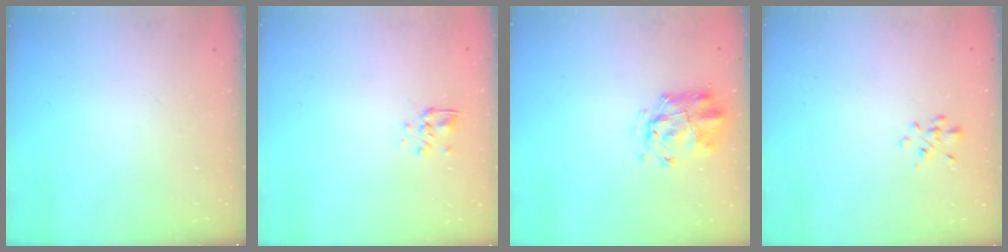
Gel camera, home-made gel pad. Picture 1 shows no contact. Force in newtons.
{"total": 2.9, "press": 2.6, "slide": 1.3}
{"total": 3.4, "press": 3.1, "slide": 1.5}
{"total": 1.6, "press": 1.5, "slide": 0.6}